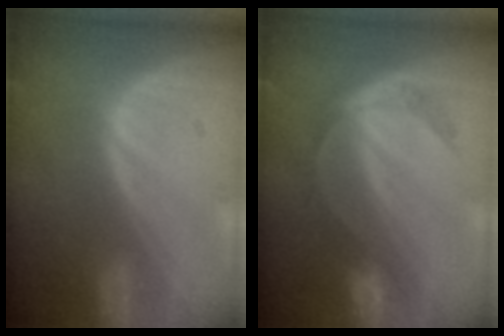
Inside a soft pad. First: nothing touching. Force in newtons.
{"total": 4.7, "press": 4.7, "slide": 0.7}